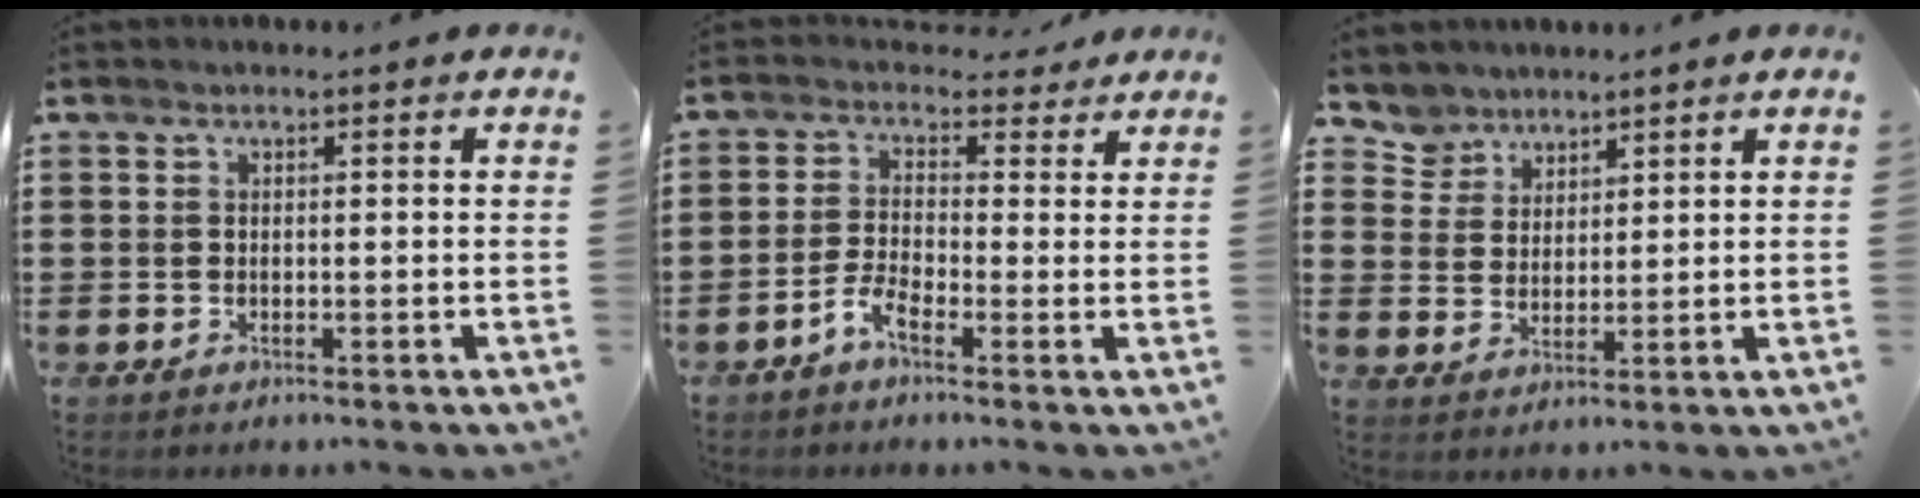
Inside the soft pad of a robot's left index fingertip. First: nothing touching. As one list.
[{"total": 3.3, "force": [-0.7, 2.0, 2.5], "torque": [-0.057, 0.004, -0.019]}, {"total": 4.3, "force": [3.5, 2.5, -0.4], "torque": [-0.015, -0.006, 0.067]}]